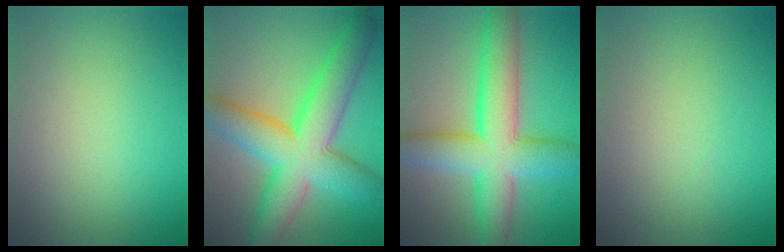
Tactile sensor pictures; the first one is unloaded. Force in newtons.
{"total": 10.2, "press": 10.2, "slide": 0.3}
{"total": 9.3, "press": 9.3, "slide": 0.2}
{"total": 0.0}